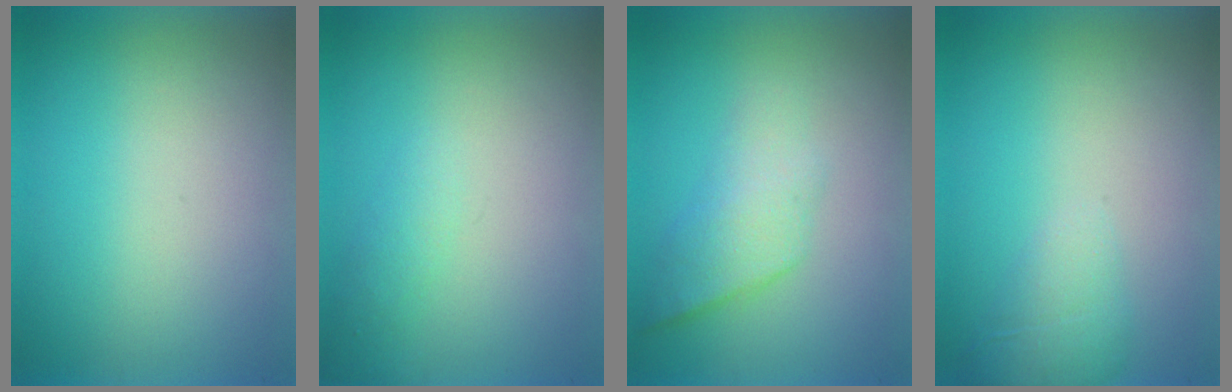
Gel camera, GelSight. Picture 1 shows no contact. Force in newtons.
{"total": 1.2}
{"total": 2.2}
{"total": 2.1}